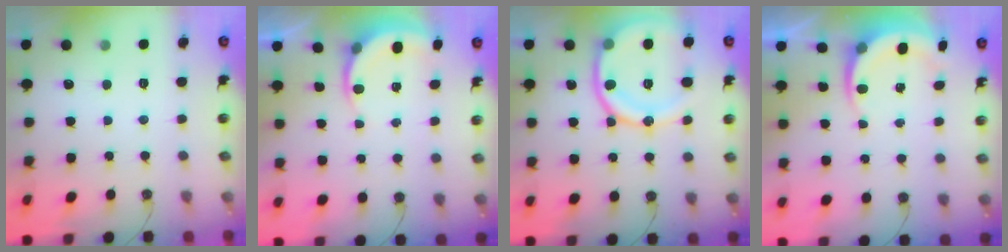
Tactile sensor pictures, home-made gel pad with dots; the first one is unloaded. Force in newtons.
{"total": 5.7, "press": 5.7, "slide": 0.3}
{"total": 17.7, "press": 17.6, "slide": 1.8}
{"total": 7.1, "press": 6.9, "slide": 1.6}